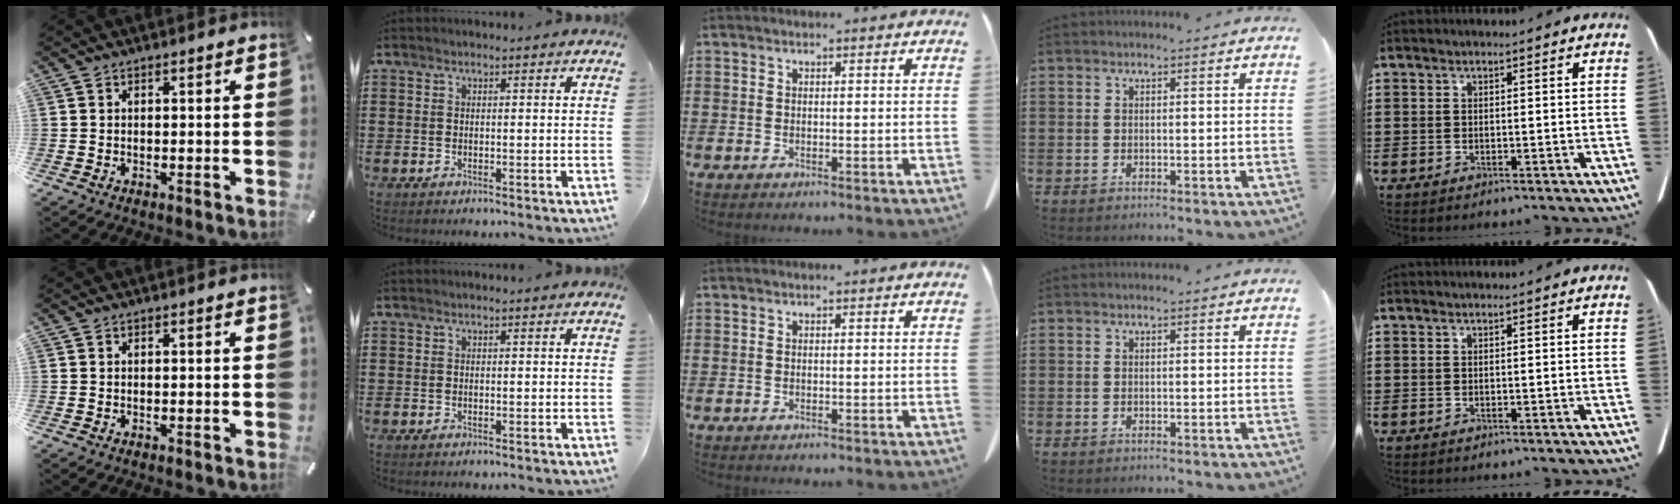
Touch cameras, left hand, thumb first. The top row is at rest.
{}